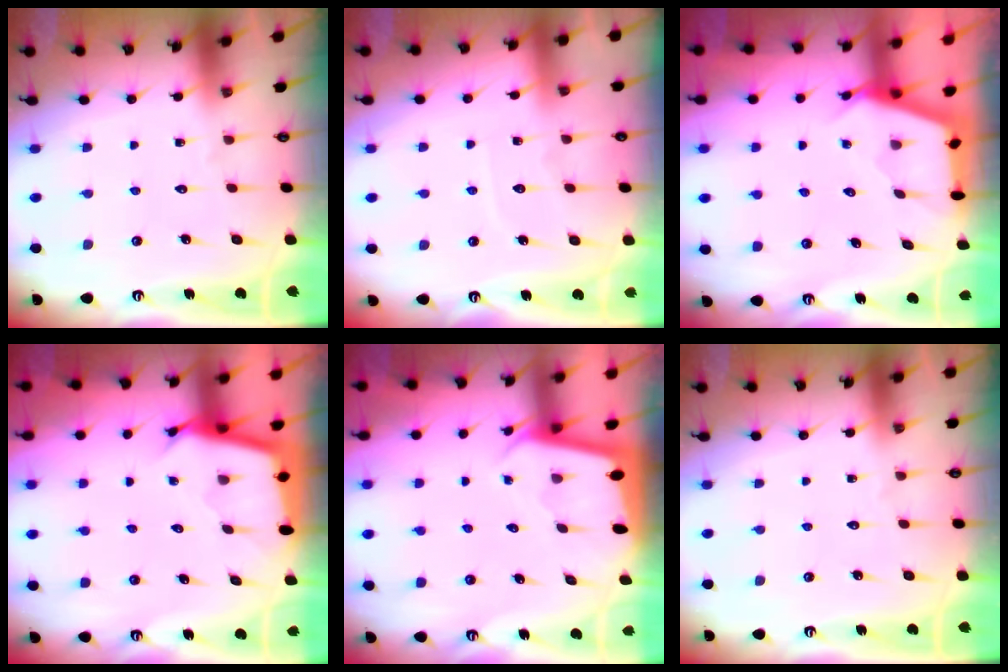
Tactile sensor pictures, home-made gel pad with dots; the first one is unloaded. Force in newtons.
{"total": 4.5, "press": 4.5, "slide": 0.3}
{"total": 2.9, "press": 2.9, "slide": 0.3}
{"total": 2.6, "press": 2.6, "slide": 0.2}
{"total": 1.9, "press": 1.9, "slide": 0.1}
{"total": 0.0}